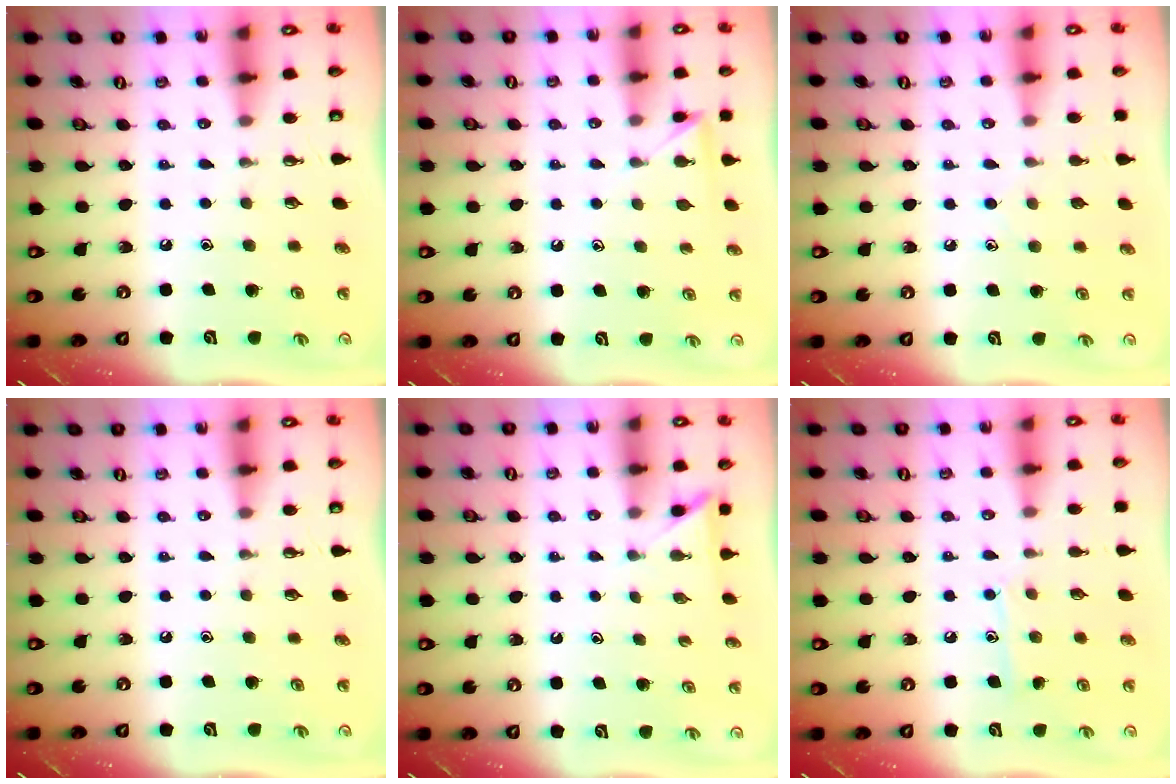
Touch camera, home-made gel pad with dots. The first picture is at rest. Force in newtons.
{"total": 3.9, "press": 3.9, "slide": 0.3}
{"total": 7.3, "press": 7.2, "slide": 0.6}
{"total": 0.0}
{"total": 2.5, "press": 2.5, "slide": 0.3}
{"total": 7.8, "press": 7.8, "slide": 0.0}